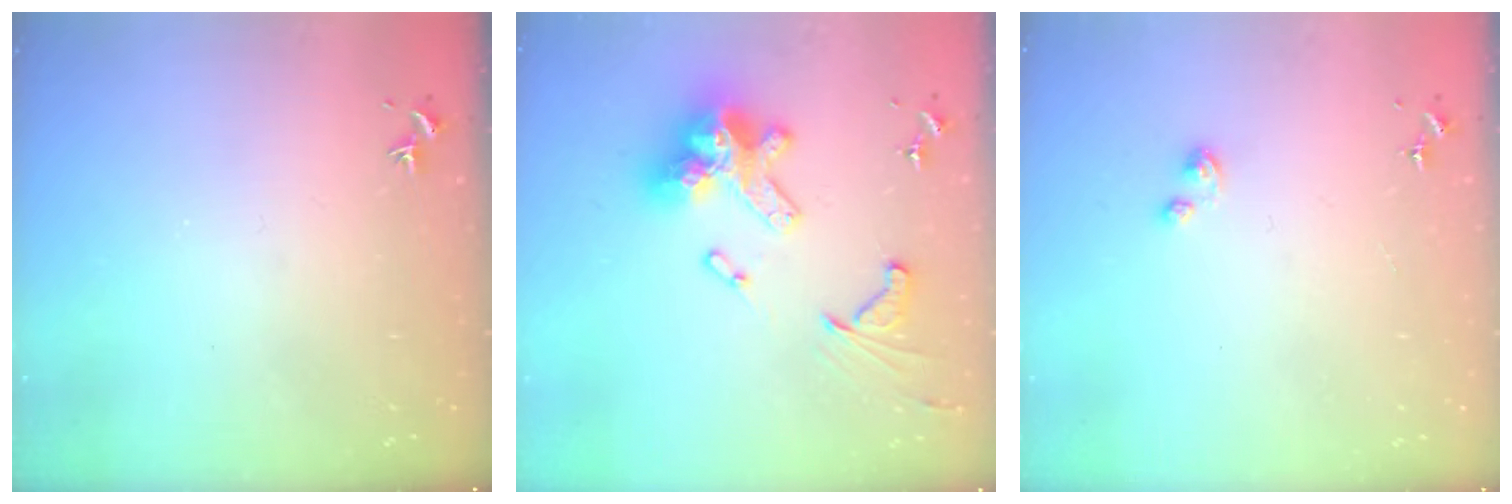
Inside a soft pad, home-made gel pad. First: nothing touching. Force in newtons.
{"total": 20.8, "press": 20.7, "slide": 2.2}
{"total": 2.6, "press": 2.6, "slide": 0.2}